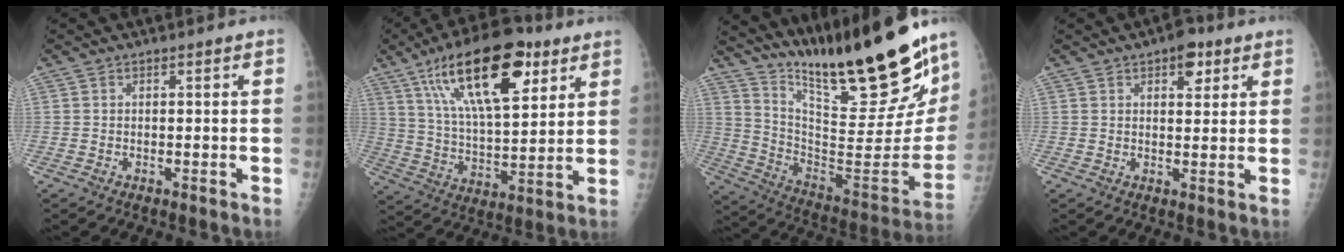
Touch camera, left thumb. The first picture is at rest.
{"total": 22.4, "force": [11.4, 9.1, 17.0], "torque": [-0.258, -0.031, 0.195]}
{"total": 29.4, "force": [23.3, 3.8, 17.4], "torque": [-0.250, -0.153, 0.364]}
{"total": 5.2, "force": [2.9, 2.7, 3.4], "torque": [-0.025, -0.010, 0.034]}